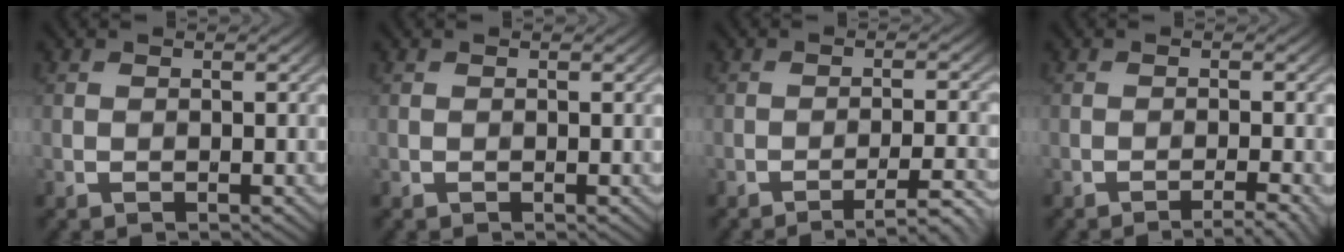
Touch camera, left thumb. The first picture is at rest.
{"total": 0.0}
{"total": 4.6, "force": [-3.2, 0.5, 3.2], "torque": [-0.055, 0.011, -0.050]}
{"total": 2.9, "force": [-1.9, 0.4, 2.2], "torque": [-0.030, 0.008, -0.034]}